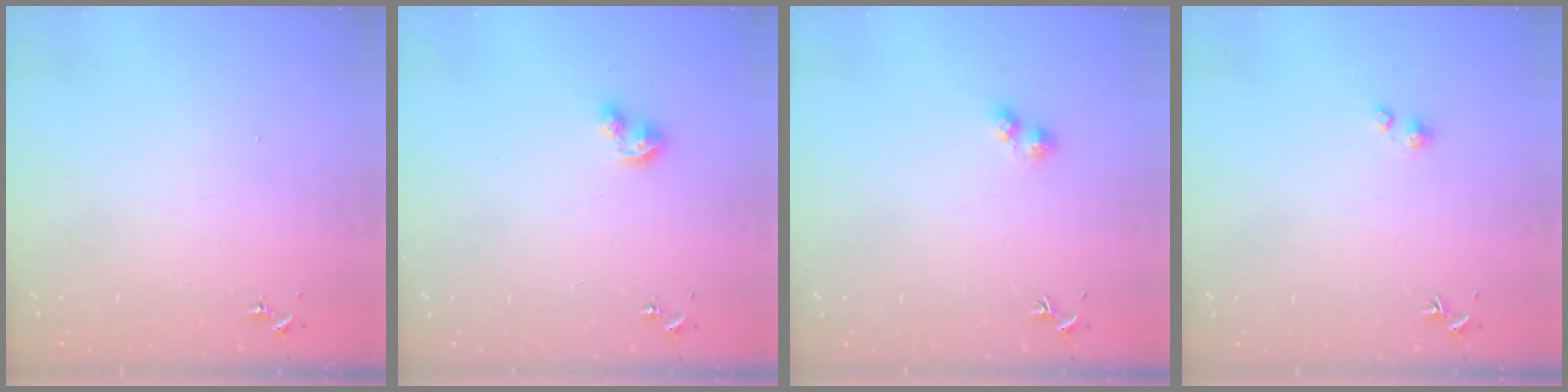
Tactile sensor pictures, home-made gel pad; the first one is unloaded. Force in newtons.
{"total": 6.0, "press": 6.0, "slide": 0.4}
{"total": 3.5, "press": 3.4, "slide": 0.5}
{"total": 2.2, "press": 2.2, "slide": 0.2}